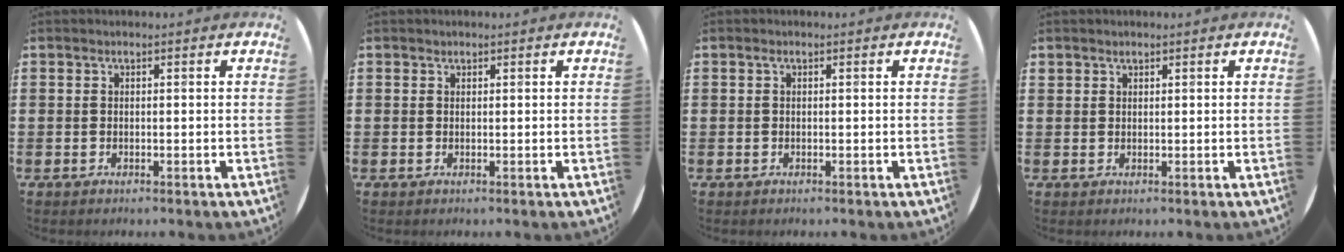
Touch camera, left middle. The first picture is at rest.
{"total": 0.0}
{"total": 0.0}
{"total": 0.7, "force": [0.7, 0.3, -0.1], "torque": [0.007, 0.000, 0.011]}